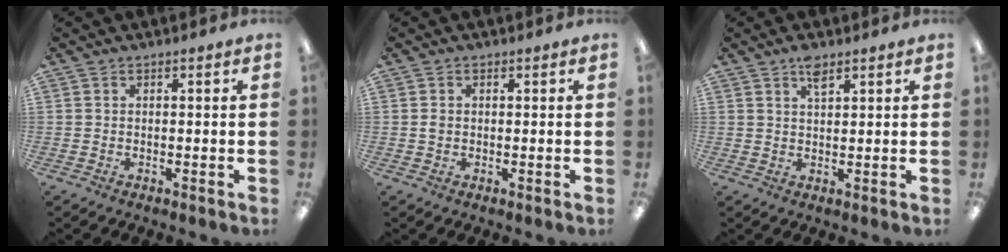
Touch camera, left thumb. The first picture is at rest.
{"total": 1.1, "force": [0.1, 0.9, 0.7], "torque": [-0.014, 0.005, -0.001]}
{"total": 3.4, "force": [2.3, 1.3, 2.1], "torque": [-0.041, -0.001, 0.039]}